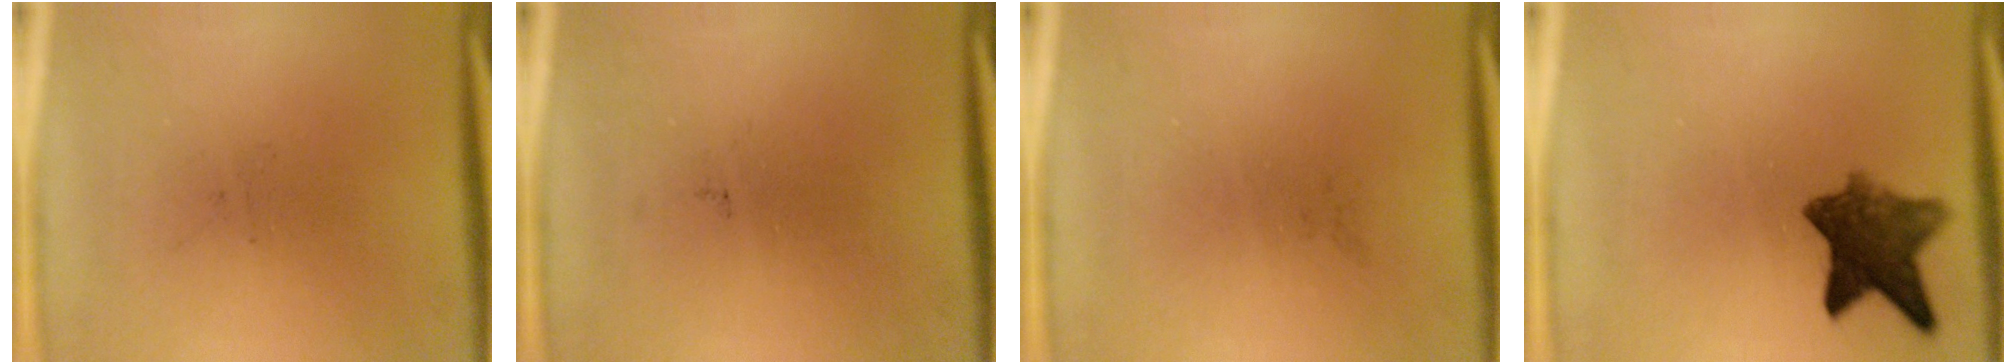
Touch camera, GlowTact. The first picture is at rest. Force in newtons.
{"total": 0.0}
{"total": 0.0}
{"total": 8.2}